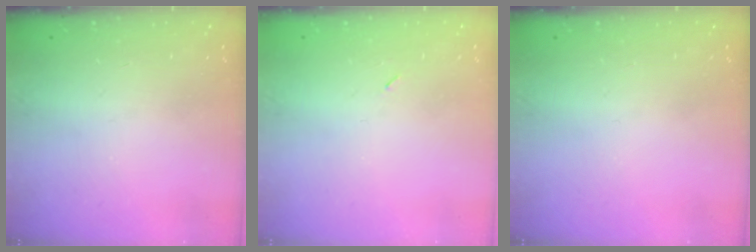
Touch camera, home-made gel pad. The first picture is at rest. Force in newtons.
{"total": 2.2, "press": 2.1, "slide": 0.9}
{"total": 0.0}